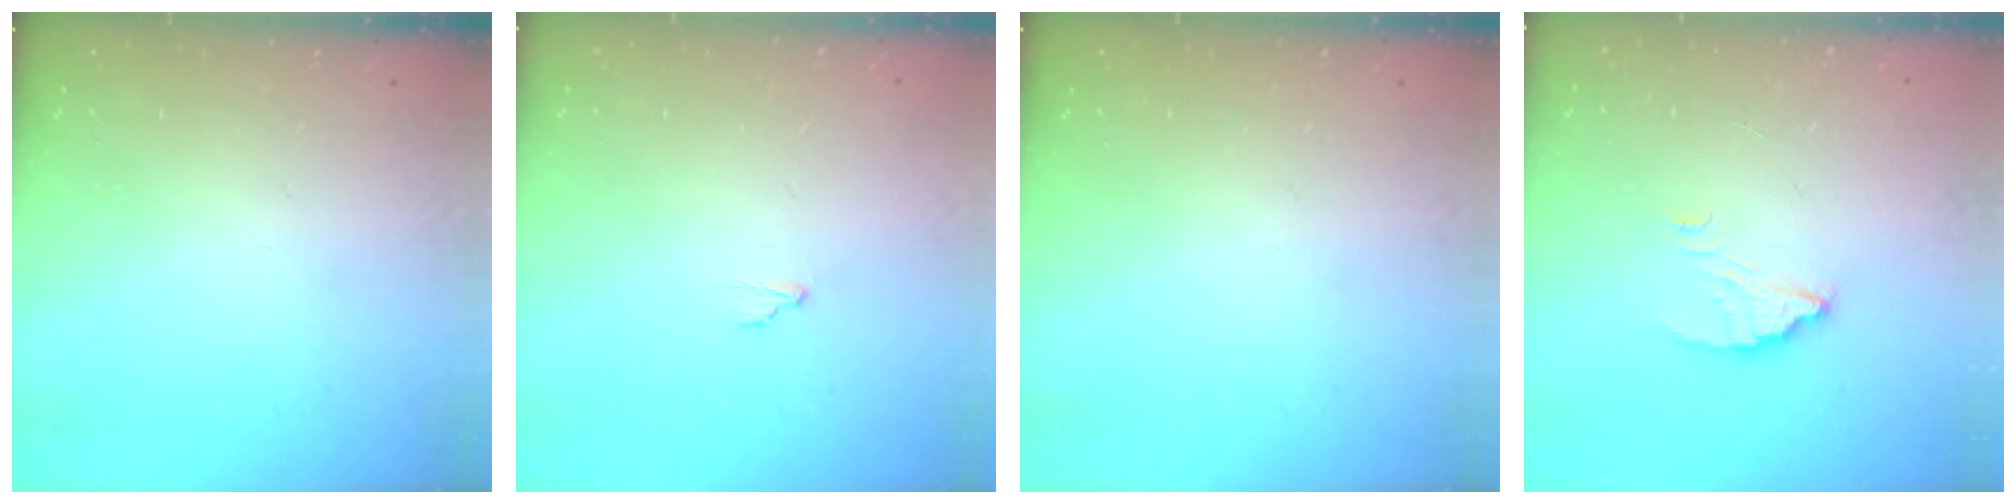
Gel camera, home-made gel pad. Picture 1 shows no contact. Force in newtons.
{"total": 2.3, "press": 2.3, "slide": 0.1}
{"total": 0.0}
{"total": 2.9, "press": 2.9, "slide": 0.1}